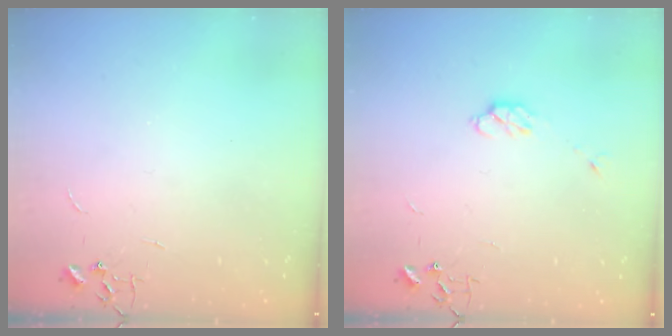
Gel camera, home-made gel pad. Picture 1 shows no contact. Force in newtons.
{"total": 5.1, "press": 5.0, "slide": 1.0}